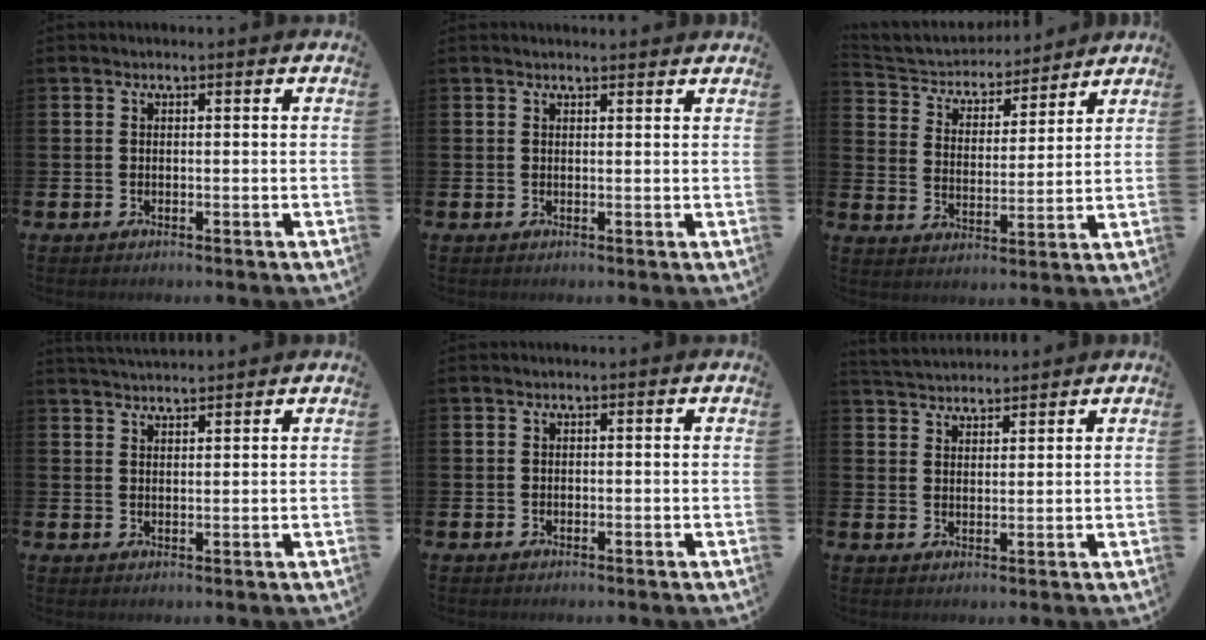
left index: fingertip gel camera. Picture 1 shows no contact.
{"total": 1.1, "force": [1.1, 0.1, 0.1], "torque": [0.009, -0.004, 0.019]}
{"total": 5.3, "force": [4.9, 1.9, 0.4], "torque": [-0.045, -0.041, 0.083]}
{"total": 2.7, "force": [2.7, 0.3, 0.3], "torque": [-0.011, -0.010, 0.050]}
{"total": 0.0}
{"total": 2.9, "force": [2.9, 0.7, 0.2], "torque": [-0.003, -0.013, 0.052]}